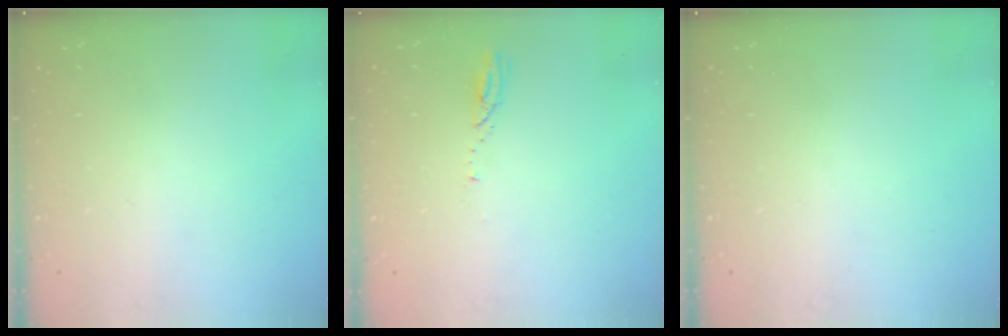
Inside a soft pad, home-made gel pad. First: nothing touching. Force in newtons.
{"total": 3.2, "press": 3.2, "slide": 0.3}
{"total": 0.0}